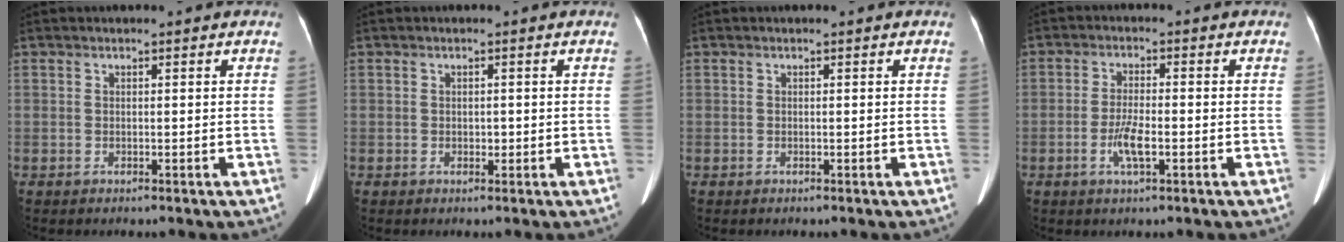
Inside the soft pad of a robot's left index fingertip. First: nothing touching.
{"total": 1.0, "force": [-0.2, 0.7, 0.7], "torque": [-0.012, 0.001, -0.002]}
{"total": 0.0}
{"total": 4.3, "force": [-1.6, 0.8, 3.9], "torque": [-0.080, -0.002, -0.030]}